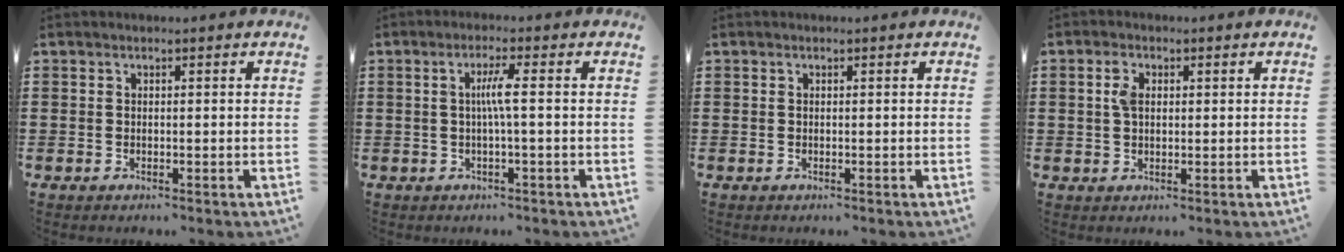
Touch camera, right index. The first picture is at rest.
{"total": 3.3, "force": [-0.1, -0.2, 3.3], "torque": [-0.062, -0.003, -0.007]}
{"total": 0.0}
{"total": 2.9, "force": [0.7, 1.6, 2.3], "torque": [-0.051, 0.008, 0.011]}